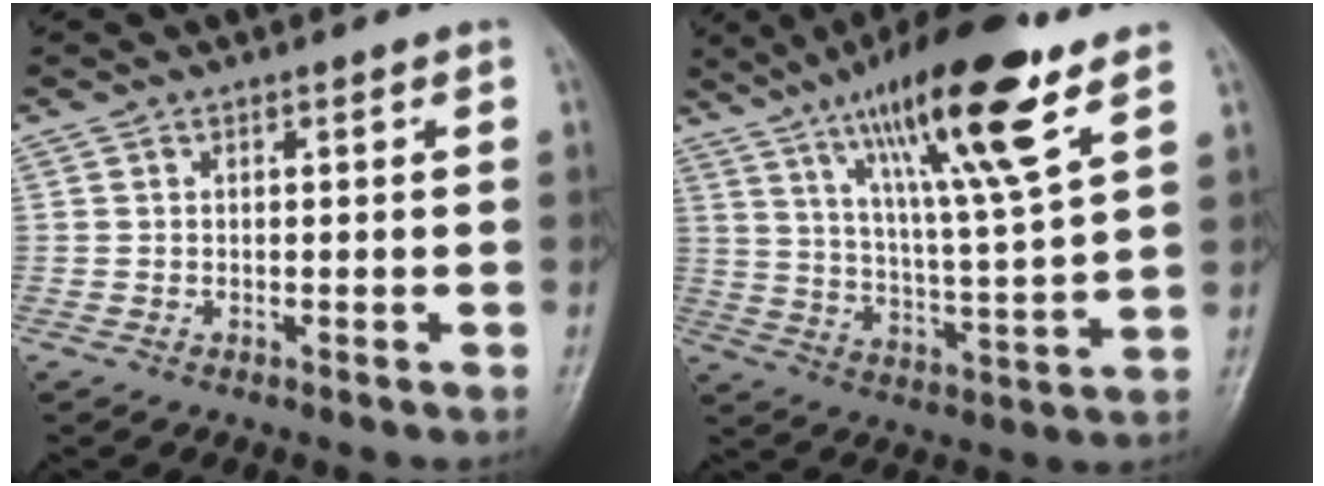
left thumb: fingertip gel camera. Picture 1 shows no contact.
{"total": 19.3, "force": [11.2, 2.3, 15.5], "torque": [-0.251, -0.049, 0.192]}